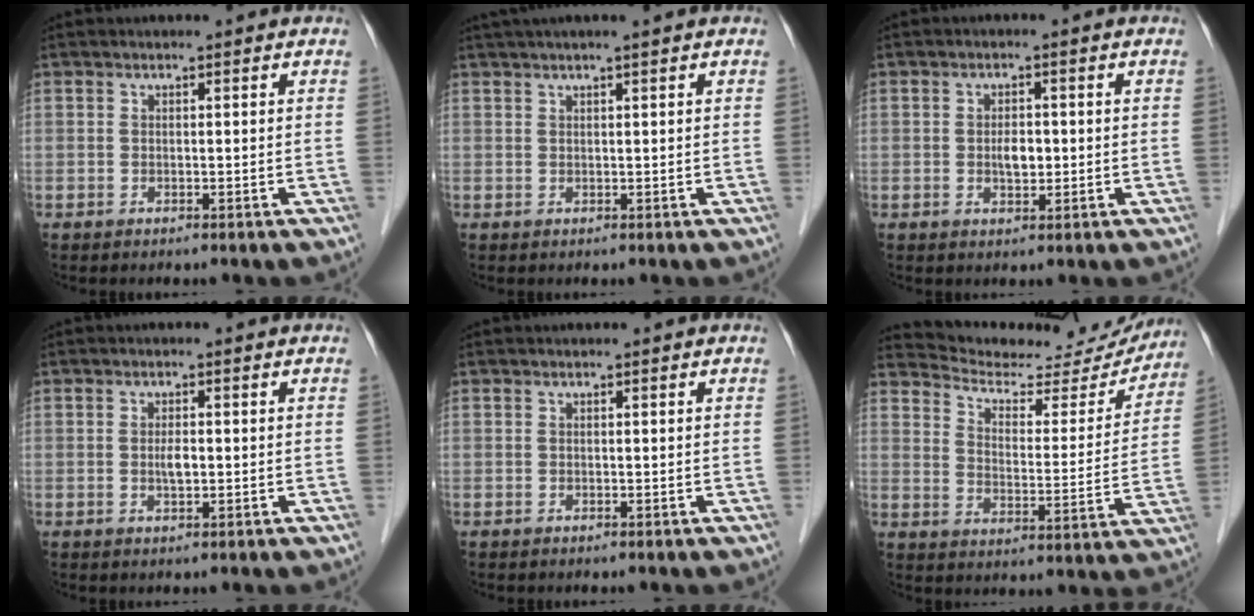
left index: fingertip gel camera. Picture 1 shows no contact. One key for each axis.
{"total": 3.7, "fx": 2.9, "fy": -0.7, "fz": 2.3, "tx": -0.033, "ty": 0.026, "tz": 0.052}
{"total": 2.7, "fx": -0.2, "fy": 1.4, "fz": 2.3, "tx": -0.042, "ty": 0.002, "tz": -0.001}
{"total": 1.9, "fx": -0.1, "fy": 0.6, "fz": 1.8, "tx": -0.037, "ty": 0.001, "tz": -0.002}
{"total": 0.0}
{"total": 18.9, "fx": 18.1, "fy": 3.4, "fz": 4.0, "tx": -0.058, "ty": -0.032, "tz": 0.243}